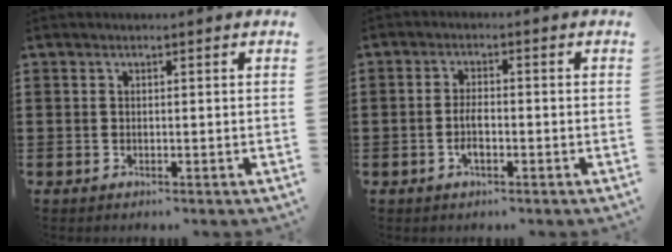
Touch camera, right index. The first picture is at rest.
{"total": 3.2, "force": [-1.0, 1.0, 2.9], "torque": [-0.069, -0.005, -0.022]}